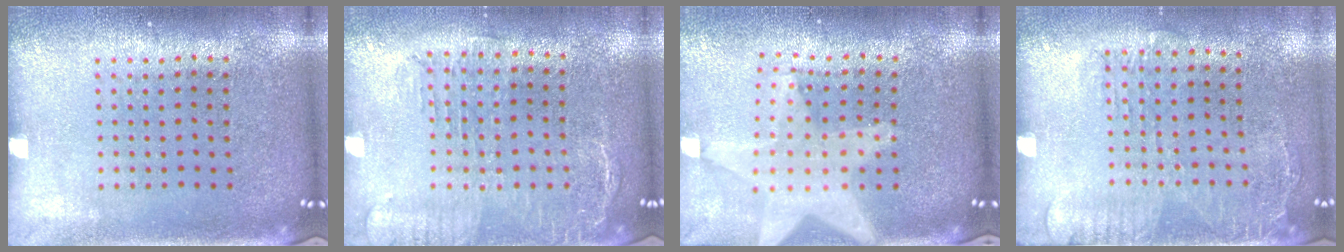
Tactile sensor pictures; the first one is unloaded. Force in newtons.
{"total": 1.8, "press": 1.5, "slide": 1.1}
{"total": 2.1, "press": 1.7, "slide": 1.2}
{"total": 1.7, "press": 1.2, "slide": 1.1}